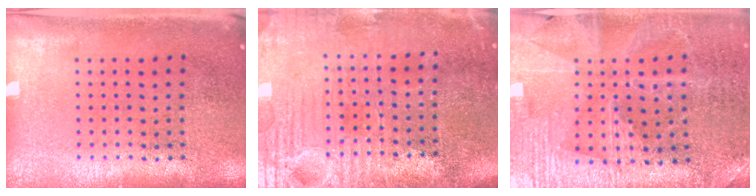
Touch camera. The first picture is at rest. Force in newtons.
{"total": 4.0, "press": 3.8, "slide": 1.3}
{"total": 2.9, "press": 2.9, "slide": 0.6}